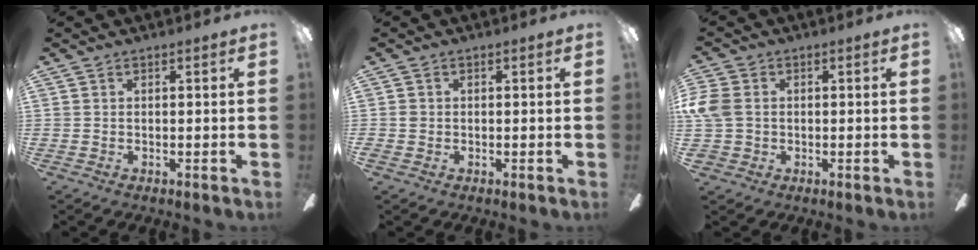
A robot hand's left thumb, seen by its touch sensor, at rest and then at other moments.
{"total": 1.4, "force": [-0.5, 1.2, 0.6], "torque": [-0.010, 0.006, -0.011]}
{"total": 7.8, "force": [0.4, 6.3, 4.6], "torque": [-0.119, 0.012, 0.009]}